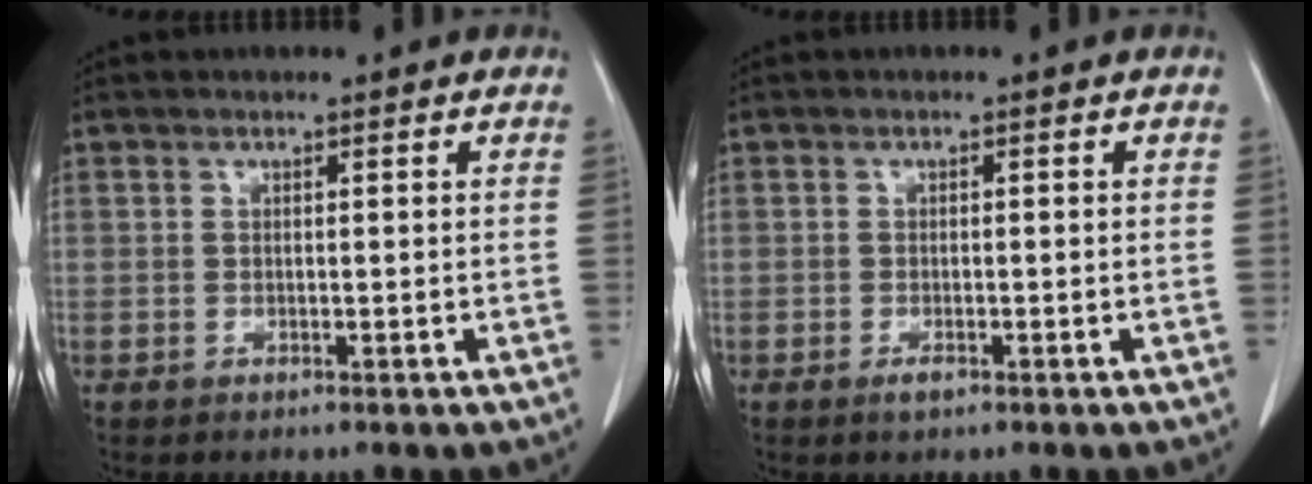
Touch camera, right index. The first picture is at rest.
{"total": 1.3, "force": [-0.8, 0.5, 0.9], "torque": [-0.015, 0.000, -0.010]}